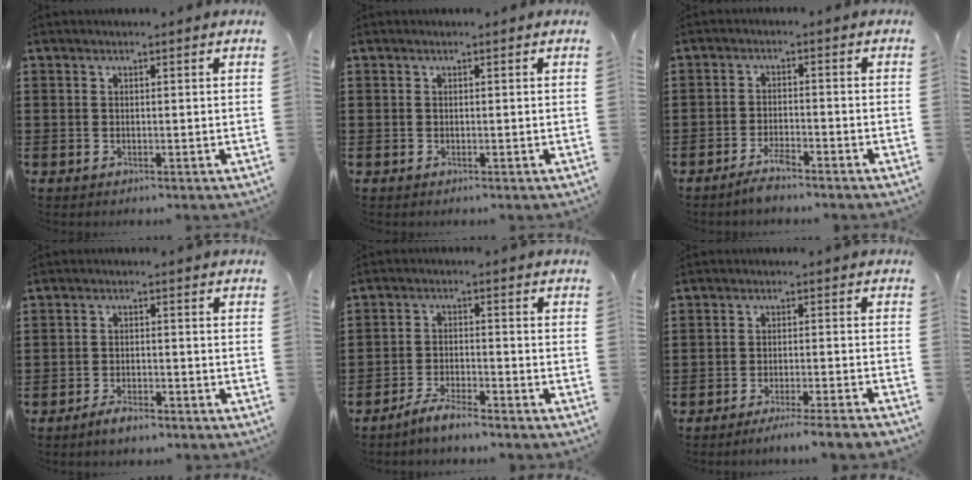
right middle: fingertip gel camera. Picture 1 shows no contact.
{"total": 0.0}
{"total": 2.9, "force": [-2.5, 0.2, 1.5], "torque": [-0.034, 0.001, -0.048]}
{"total": 2.7, "force": [-2.3, 0.8, 1.1], "torque": [-0.020, 0.005, -0.043]}
{"total": 3.9, "force": [-3.7, 0.3, 1.5], "torque": [-0.033, 0.005, -0.074]}
{"total": 3.5, "force": [-3.3, -0.4, 1.2], "torque": [-0.019, -0.004, -0.065]}